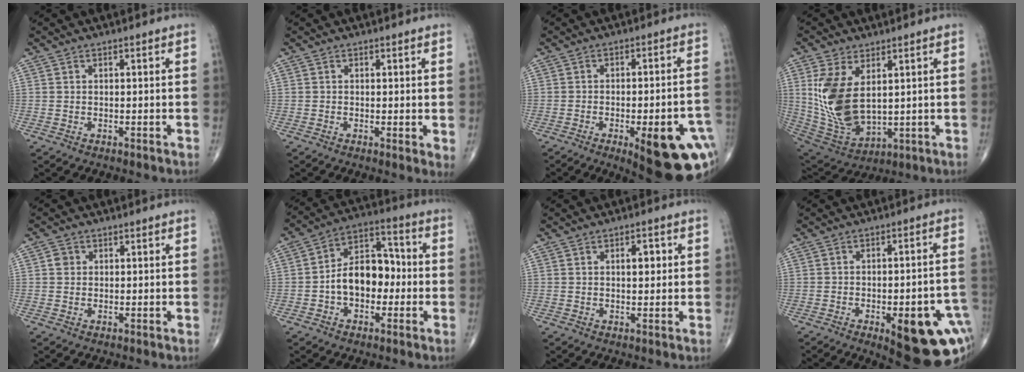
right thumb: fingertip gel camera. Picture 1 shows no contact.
{"total": 2.0, "force": [0.2, 0.6, 1.9], "torque": [-0.029, -0.008, -0.003]}
{"total": 18.9, "force": [-7.4, 5.9, 16.4], "torque": [-0.146, 0.021, -0.076]}
{"total": 14.8, "force": [3.2, 8.3, 11.8], "torque": [-0.229, -0.021, 0.086]}
{"total": 1.5, "force": [0.3, 1.4, 0.5], "torque": [-0.003, 0.001, 0.002]}
{"total": 12.0, "force": [-1.8, 8.0, 8.8], "torque": [-0.115, 0.045, -0.042]}
{"total": 3.0, "force": [0.7, 1.6, 2.5], "torque": [-0.026, -0.001, 0.007]}
{"total": 18.6, "force": [-6.9, 6.4, 16.0], "torque": [-0.137, 0.025, -0.068]}